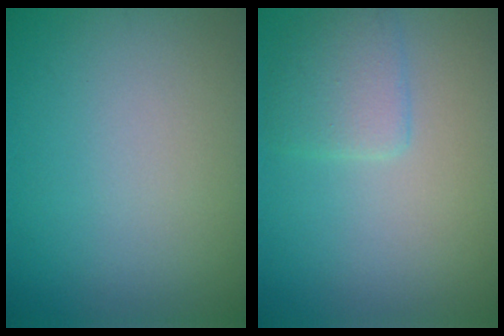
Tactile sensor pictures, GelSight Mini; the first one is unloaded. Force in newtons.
{"total": 2.6, "press": 2.6, "slide": 0.1}